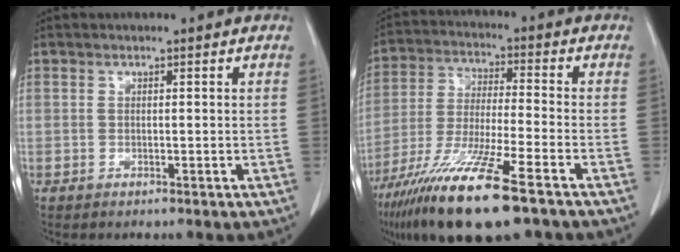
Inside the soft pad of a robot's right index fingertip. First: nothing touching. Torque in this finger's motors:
{"motor_torque": [2.09, -0.05, 1.05, 0.21]}